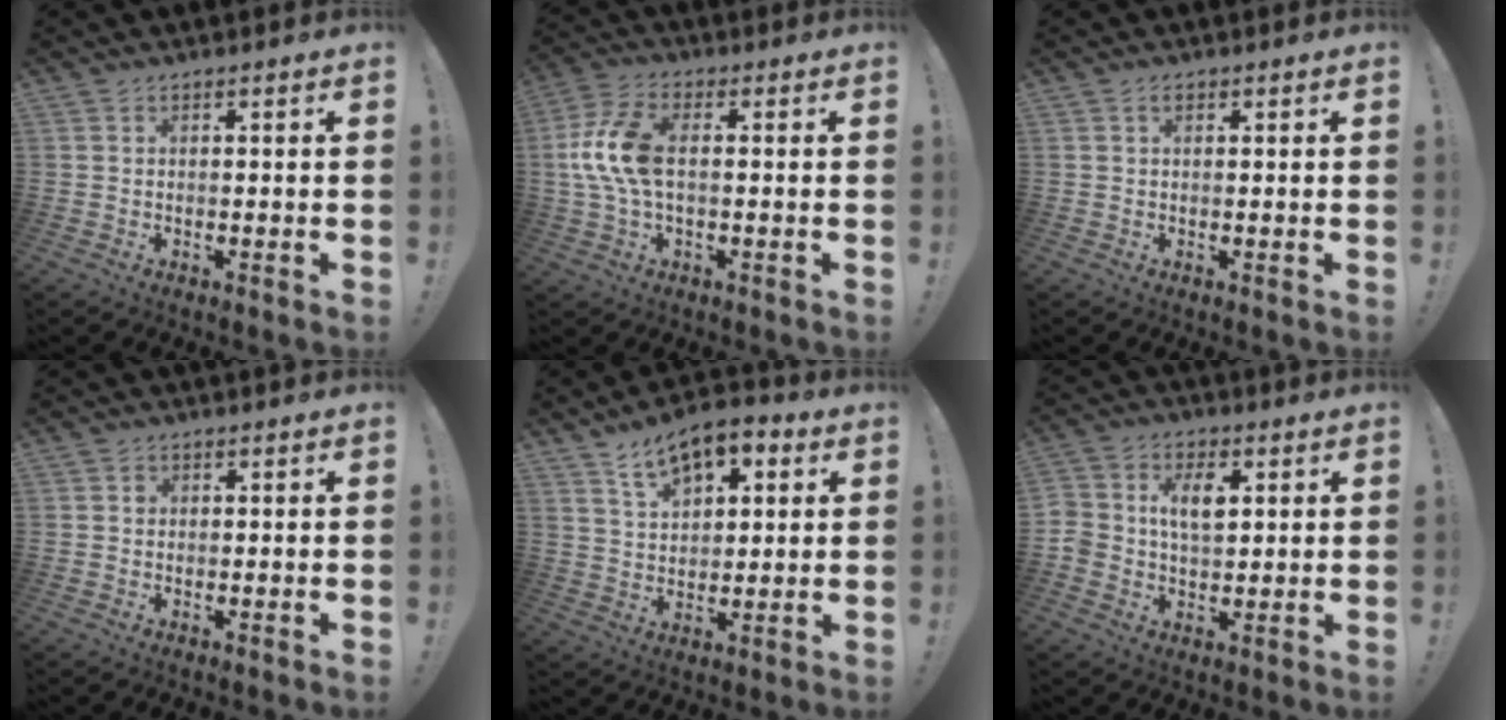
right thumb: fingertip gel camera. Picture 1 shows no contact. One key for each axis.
{"total": 12.0, "fx": 0.3, "fy": 6.3, "fz": 10.2, "tx": -0.200, "ty": 0.003, "tz": 0.011}
{"total": 1.1, "fx": 0.5, "fy": 0.6, "fz": 0.7, "tx": -0.015, "ty": 0.002, "tz": 0.010}
{"total": 1.0, "fx": 0.0, "fy": 0.9, "fz": 0.3, "tx": -0.005, "ty": 0.002, "tz": -0.001}
{"total": 11.0, "fx": 6.6, "fy": 6.1, "fz": 6.4, "tx": -0.100, "ty": -0.030, "tz": 0.122}
{"total": 8.6, "fx": 1.6, "fy": 6.0, "fz": 5.9, "tx": -0.104, "ty": 0.005, "tz": 0.028}